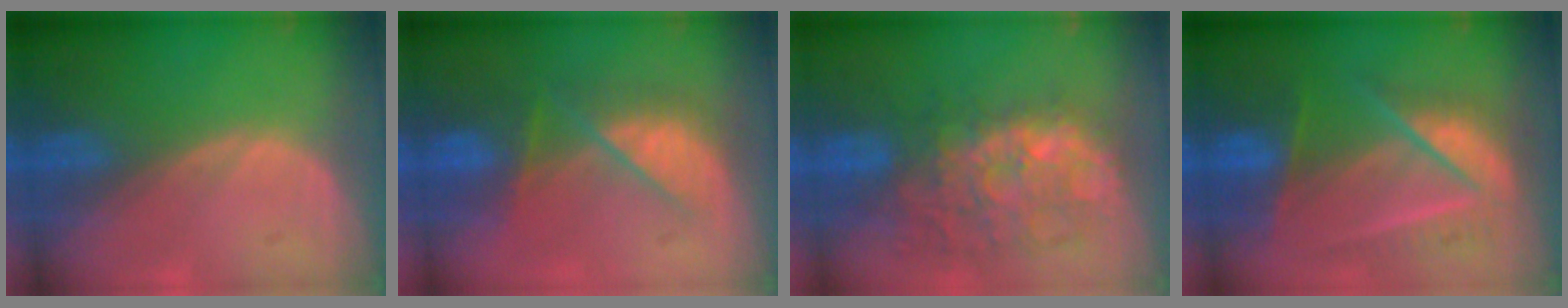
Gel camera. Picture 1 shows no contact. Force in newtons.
{"total": 7.6, "press": 7.3, "slide": 2.0}
{"total": 10.9, "press": 10.2, "slide": 3.8}
{"total": 9.0, "press": 8.1, "slide": 3.8}